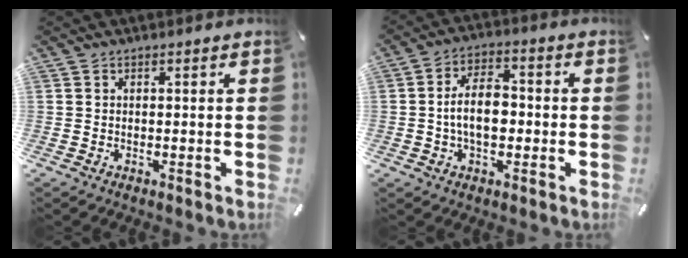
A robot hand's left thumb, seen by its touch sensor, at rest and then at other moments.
{"total": 9.6, "force": [-1.0, 5.8, 7.5], "torque": [-0.135, 0.008, -0.021]}